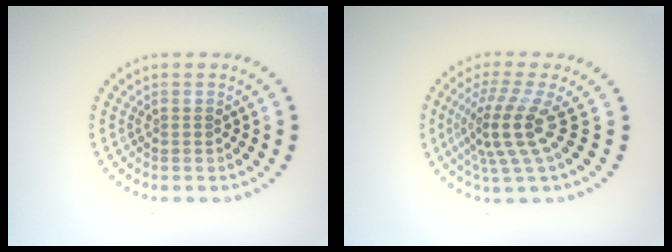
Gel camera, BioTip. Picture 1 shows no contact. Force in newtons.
{"total": 4.2, "press": 2.8, "slide": 3.1}